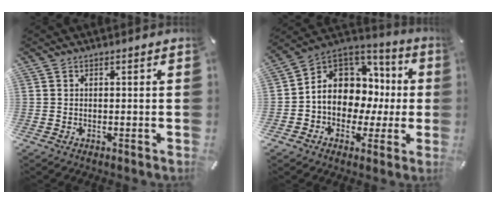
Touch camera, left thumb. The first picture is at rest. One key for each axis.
{"total": 10.7, "fx": 0.3, "fy": 9.6, "fz": 4.8, "tx": -0.097, "ty": -0.020, "tz": 0.009}